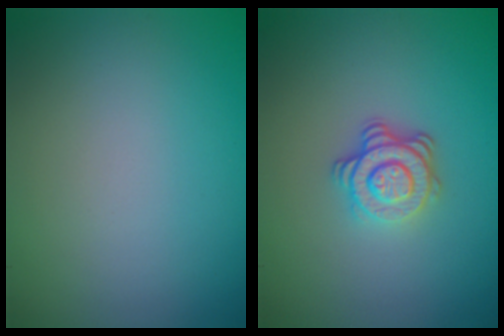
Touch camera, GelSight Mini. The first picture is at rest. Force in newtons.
{"total": 3.4, "press": 2.7, "slide": 2.1}